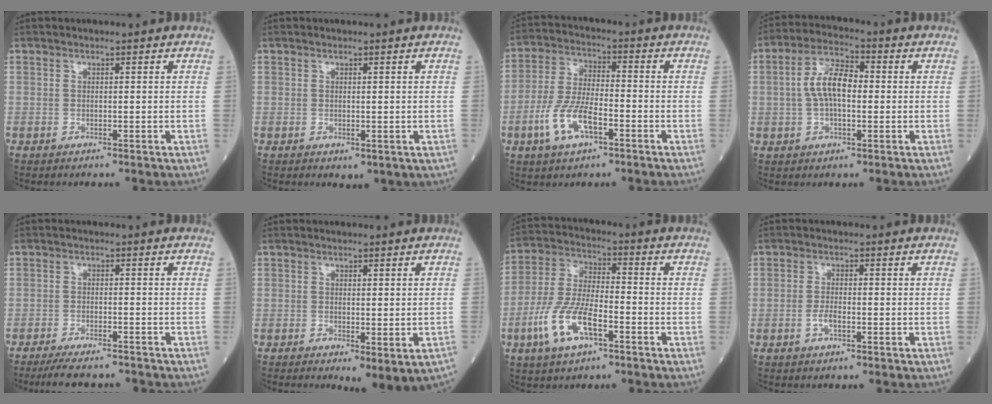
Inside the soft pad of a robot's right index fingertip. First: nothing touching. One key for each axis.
{"total": 1.6, "fx": -0.1, "fy": 1.1, "fz": 1.2, "tx": -0.019, "ty": -0.005, "tz": 0.009}
{"total": 9.0, "fx": -3.8, "fy": 3.1, "fz": 7.5, "tx": -0.162, "ty": 0.000, "tz": -0.074}
{"total": 7.6, "fx": 0.3, "fy": 3.2, "fz": 6.9, "tx": -0.144, "ty": 0.017, "tz": -0.001}
{"total": 7.6, "fx": -7.0, "fy": 1.2, "fz": 2.7, "tx": -0.037, "ty": -0.010, "tz": -0.109}
{"total": 5.3, "fx": -2.2, "fy": 1.4, "fz": 4.6, "tx": -0.053, "ty": -0.013, "tz": -0.023}
{"total": 10.9, "fx": -4.7, "fy": 3.7, "fz": 9.1, "tx": -0.199, "ty": -0.001, "tz": -0.090}
{"total": 2.3, "fx": -0.9, "fy": 0.7, "fz": 2.0, "tx": -0.040, "ty": 0.001, "tz": -0.017}